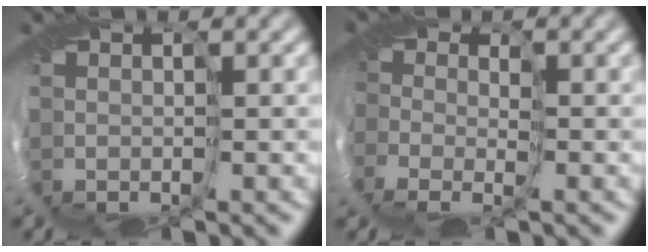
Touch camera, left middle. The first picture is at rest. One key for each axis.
{"total": 1.8, "fx": -1.7, "fy": 0.7, "fz": 0.1, "tx": 0.019, "ty": -0.026, "tz": -0.041}